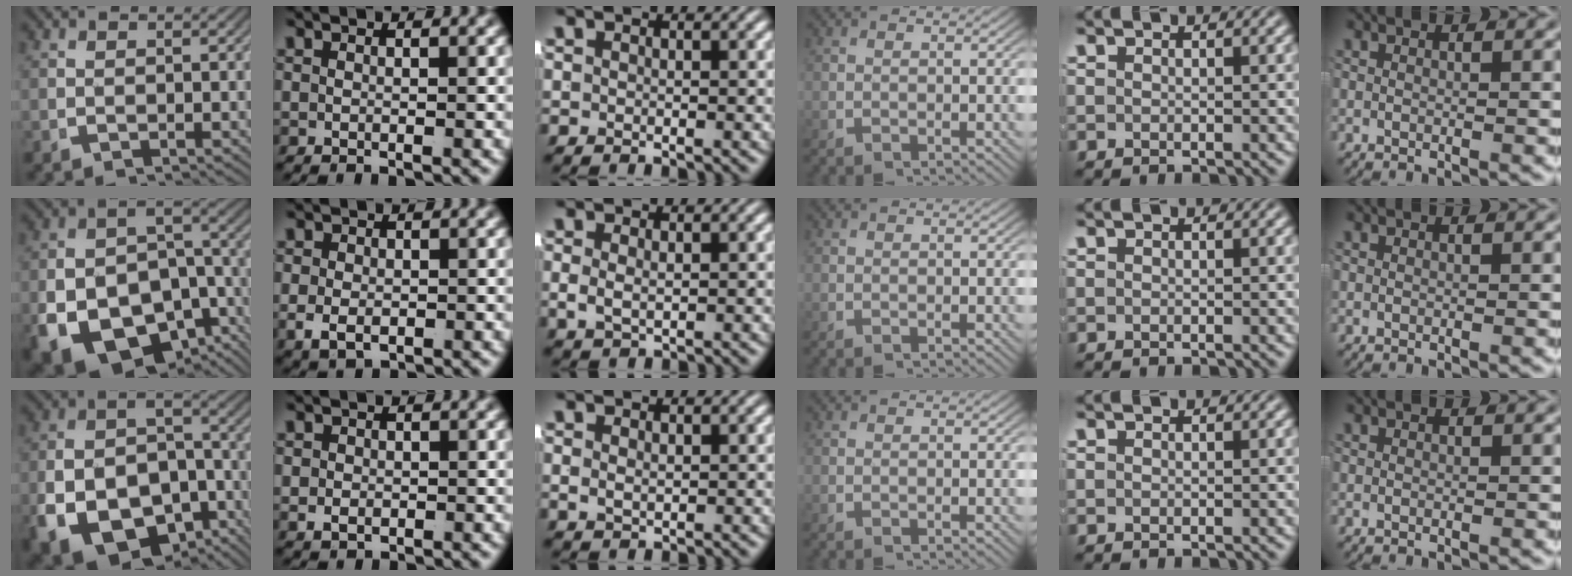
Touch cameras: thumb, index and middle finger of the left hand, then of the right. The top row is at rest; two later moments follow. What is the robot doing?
{"motion": "lift_and_place", "object": "shirt"}